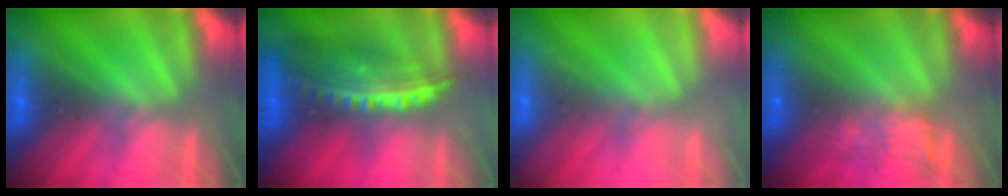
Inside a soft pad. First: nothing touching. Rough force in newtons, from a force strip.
{"total": 6.5}
{"total": 2.3}
{"total": 4.9}